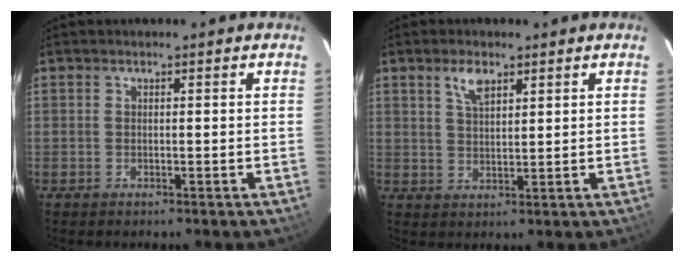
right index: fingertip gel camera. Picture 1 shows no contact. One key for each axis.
{"total": 4.3, "fx": 2.5, "fy": 1.9, "fz": 2.9, "tx": -0.053, "ty": 0.006, "tz": 0.048}